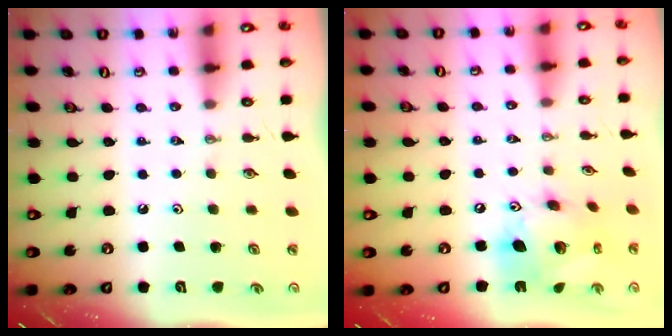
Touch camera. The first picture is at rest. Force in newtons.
{"total": 16.0, "press": 15.9, "slide": 1.5}